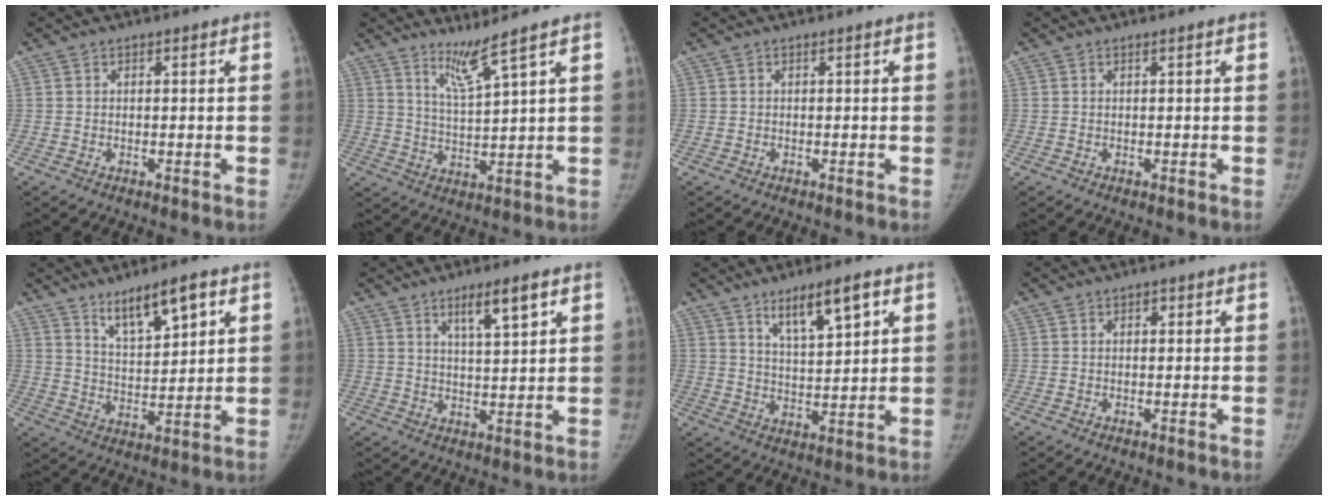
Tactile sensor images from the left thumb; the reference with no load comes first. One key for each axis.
{"total": 5.2, "fx": 4.0, "fy": -1.2, "fz": 3.2, "tx": -0.063, "ty": -0.050, "tz": 0.086}
{"total": 0.0}
{"total": 0.0}
{"total": 9.3, "fx": 5.7, "fy": 2.7, "fz": 6.8, "tx": -0.103, "ty": -0.033, "tz": 0.103}
{"total": 6.4, "fx": 3.7, "fy": 1.1, "fz": 5.1, "tx": -0.080, "ty": -0.022, "tz": 0.063}
{"total": 8.7, "fx": 5.0, "fy": 2.1, "fz": 6.8, "tx": -0.108, "ty": -0.027, "tz": 0.089}
{"total": 0.7, "fx": 0.2, "fy": 0.5, "fz": 0.4, "tx": 0.000, "ty": 0.003, "tz": 0.001}